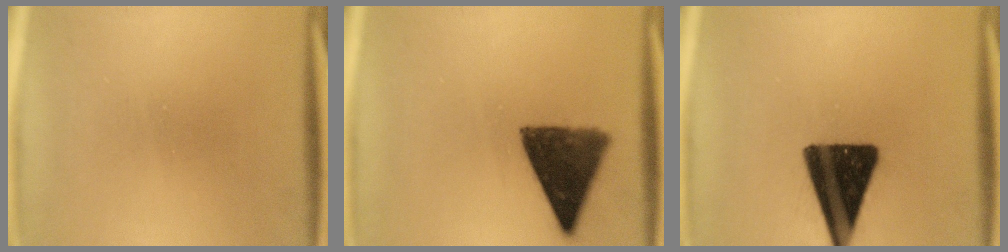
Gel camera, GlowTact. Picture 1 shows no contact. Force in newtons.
{"total": 9.2}
{"total": 15.8}